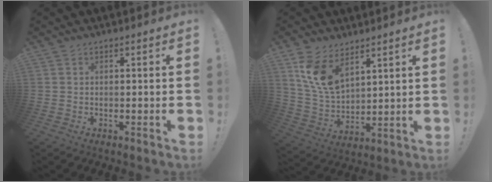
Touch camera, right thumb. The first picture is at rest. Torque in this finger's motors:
{"motor_torque": [0.43, 0.56, 0.23, 0.08, 0.27]}